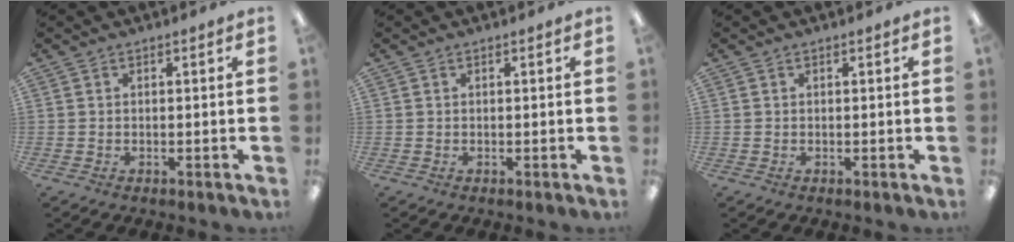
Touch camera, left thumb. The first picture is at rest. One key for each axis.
{"total": 0.0}
{"total": 0.0}